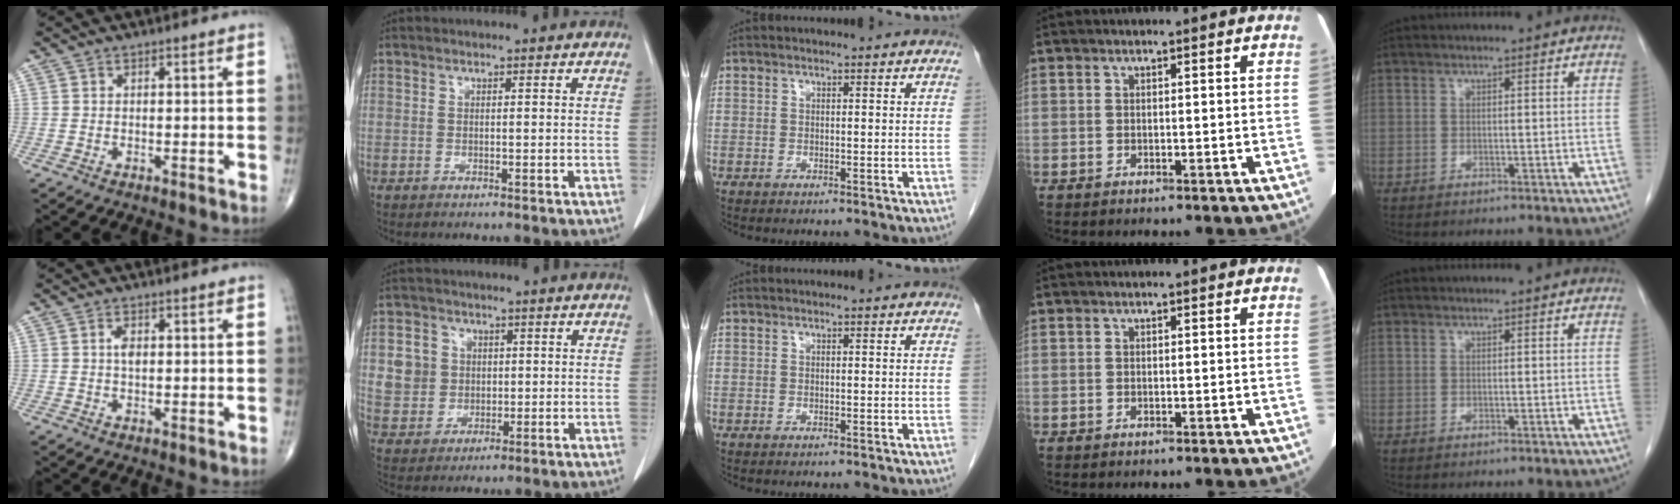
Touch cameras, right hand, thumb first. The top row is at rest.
{"thumb": {"total": 2.1, "force": [0.3, 1.1, 1.7], "torque": [-0.027, 0.001, 0.003]}, "index": {"total": 6.4, "force": [1.3, 6.1, 1.4], "torque": [-0.031, 0.016, 0.032]}}